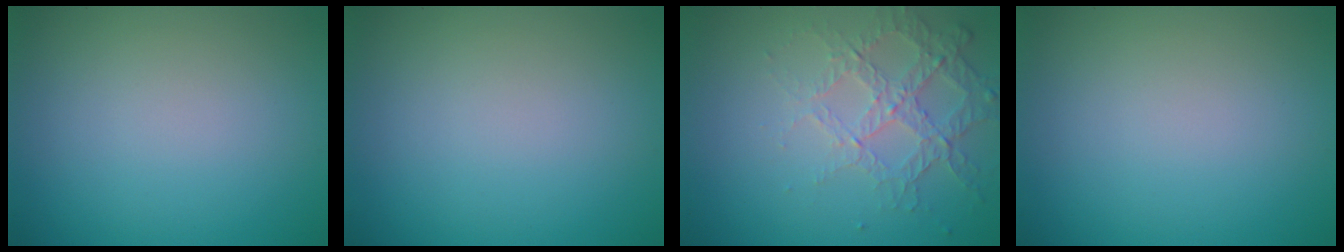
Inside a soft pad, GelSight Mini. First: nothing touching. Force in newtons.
{"total": 0.0}
{"total": 4.3, "press": 2.8, "slide": 3.3}
{"total": 0.0}